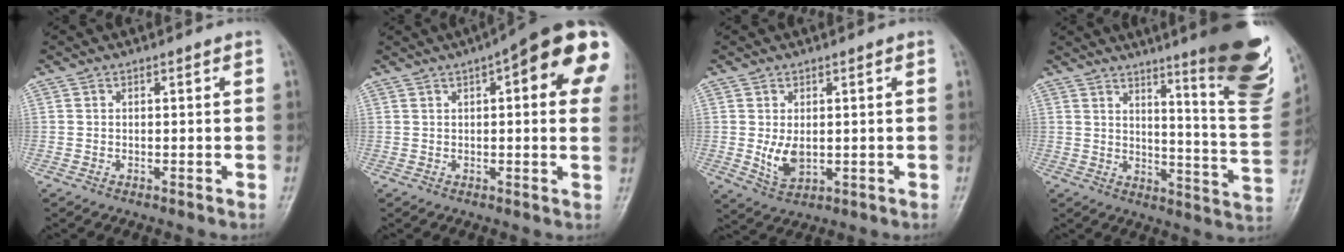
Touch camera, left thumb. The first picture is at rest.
{"total": 17.6, "force": [6.0, 5.2, 15.7], "torque": [-0.196, 0.009, 0.067]}
{"total": 4.7, "force": [0.0, 2.9, 3.7], "torque": [-0.061, -0.010, 0.012]}
{"total": 21.2, "force": [12.8, 3.0, 16.7], "torque": [-0.189, -0.080, 0.170]}